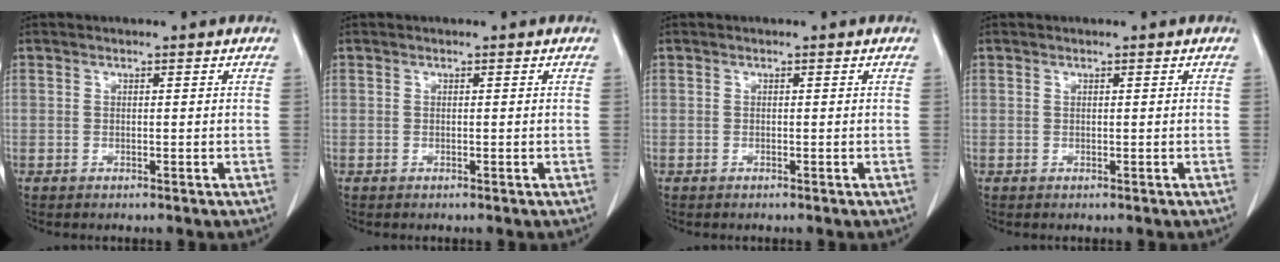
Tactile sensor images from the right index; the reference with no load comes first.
{"total": 0.0}
{"total": 0.0}
{"total": 0.0}